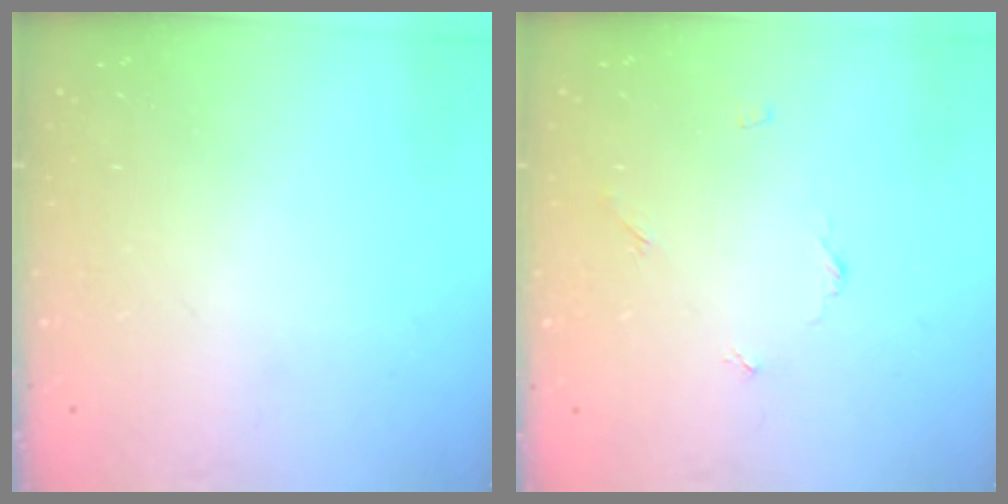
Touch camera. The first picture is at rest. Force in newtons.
{"total": 3.2, "press": 3.2, "slide": 0.4}